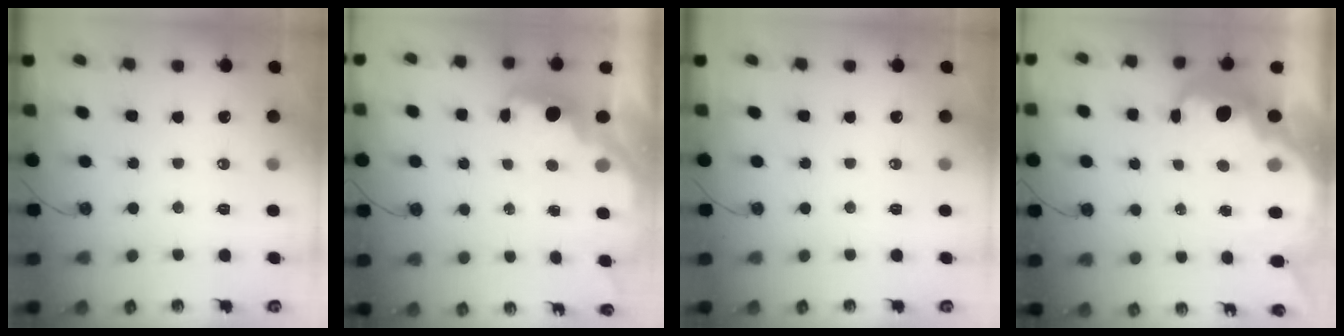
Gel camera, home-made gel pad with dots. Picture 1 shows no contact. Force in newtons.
{"total": 3.0, "press": 2.9, "slide": 0.7}
{"total": 0.0}
{"total": 9.5, "press": 9.4, "slide": 0.9}